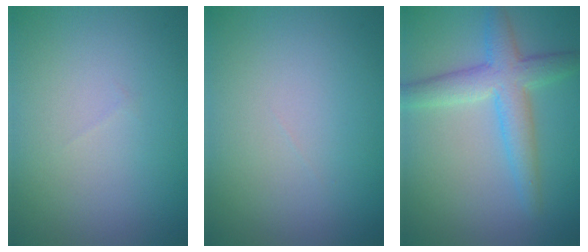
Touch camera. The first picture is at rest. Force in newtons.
{"total": 0.0}
{"total": 4.7, "press": 4.7, "slide": 0.1}